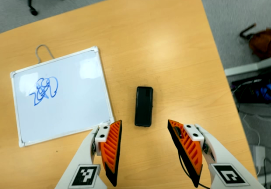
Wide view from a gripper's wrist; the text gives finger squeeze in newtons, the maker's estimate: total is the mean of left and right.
{"total": 0.0}